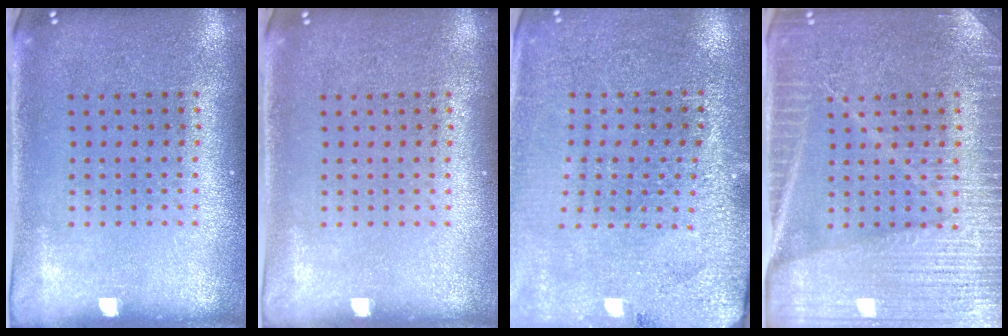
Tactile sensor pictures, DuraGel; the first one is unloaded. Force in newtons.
{"total": 0.0}
{"total": 2.8, "press": 2.8, "slide": 0.1}
{"total": 4.1, "press": 3.9, "slide": 1.2}